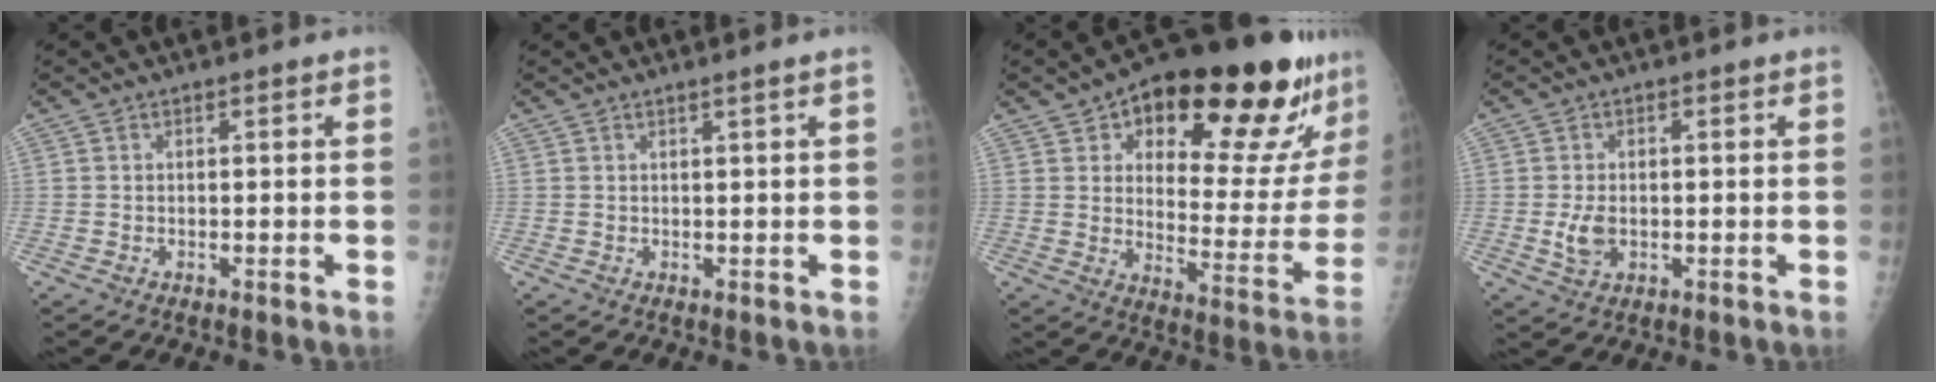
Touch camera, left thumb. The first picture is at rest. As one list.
[{"total": 1.0, "force": [0.5, -0.4, 0.7], "torque": [-0.022, -0.007, 0.014]}, {"total": 26.8, "force": [15.6, 10.1, 19.2], "torque": [-0.222, -0.043, 0.223]}, {"total": 3.9, "force": [-0.5, 2.6, 3.0], "torque": [-0.057, -0.004, -0.005]}]